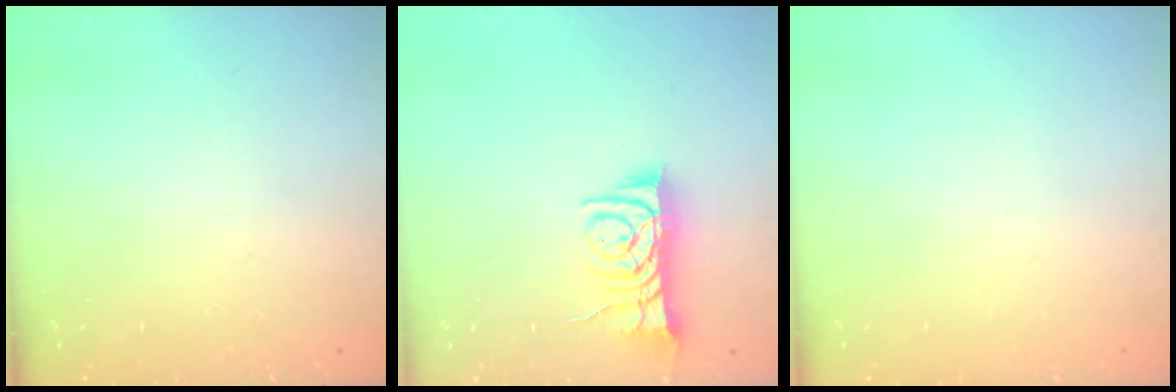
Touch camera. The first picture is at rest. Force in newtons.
{"total": 9.1, "press": 9.1, "slide": 0.5}
{"total": 0.0}